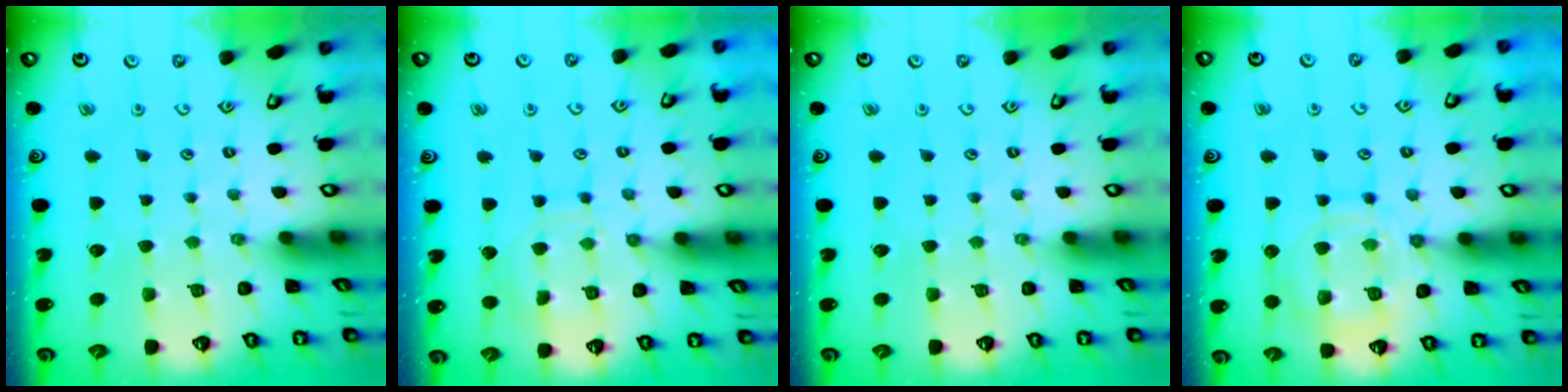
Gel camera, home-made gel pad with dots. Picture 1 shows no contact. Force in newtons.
{"total": 10.3, "press": 10.2, "slide": 0.7}
{"total": 0.0}
{"total": 12.7, "press": 12.7, "slide": 1.0}